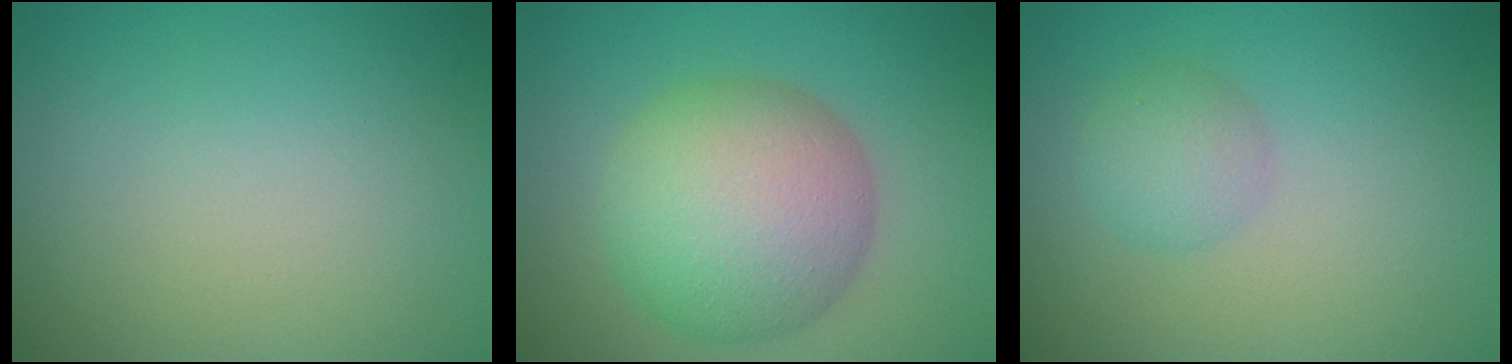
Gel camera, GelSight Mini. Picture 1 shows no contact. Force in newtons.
{"total": 9.7, "press": 9.7, "slide": 0.2}
{"total": 2.5, "press": 2.5, "slide": 0.1}